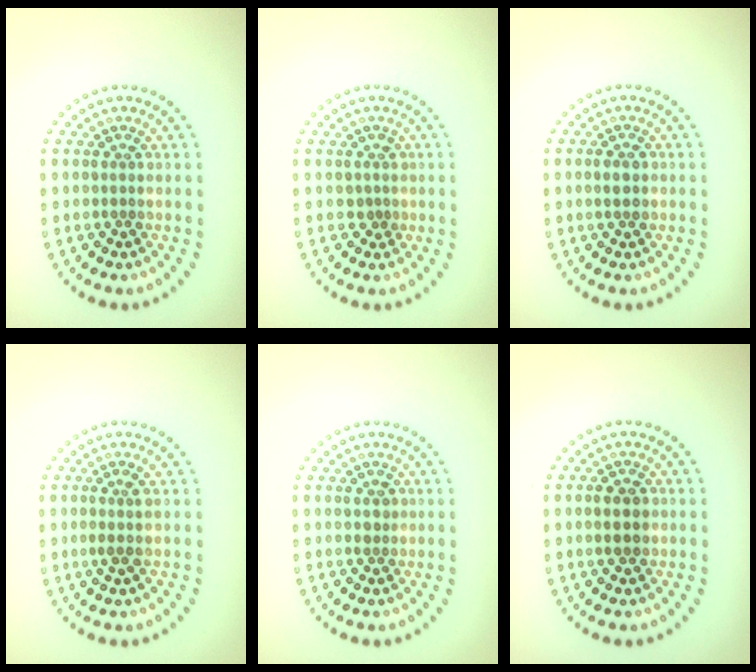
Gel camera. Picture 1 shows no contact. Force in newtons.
{"total": 1.3, "press": 0.9, "slide": 0.9}
{"total": 1.4, "press": 1.4, "slide": 0.2}
{"total": 1.3, "press": 1.1, "slide": 0.7}
{"total": 0.9, "press": 0.9, "slide": 0.2}
{"total": 2.1, "press": 2.1, "slide": 0.1}